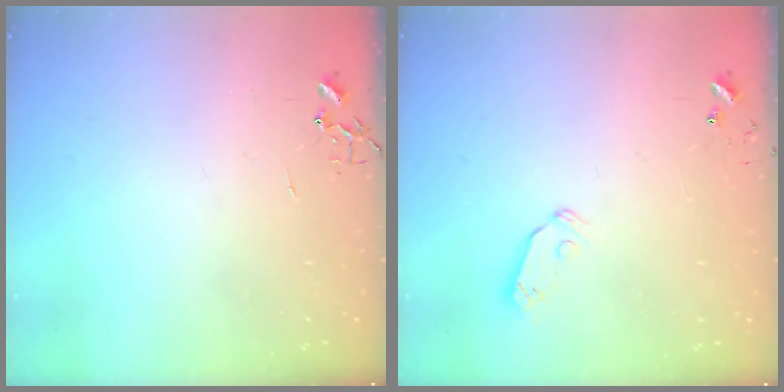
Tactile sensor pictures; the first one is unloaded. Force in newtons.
{"total": 4.6, "press": 4.6, "slide": 0.4}